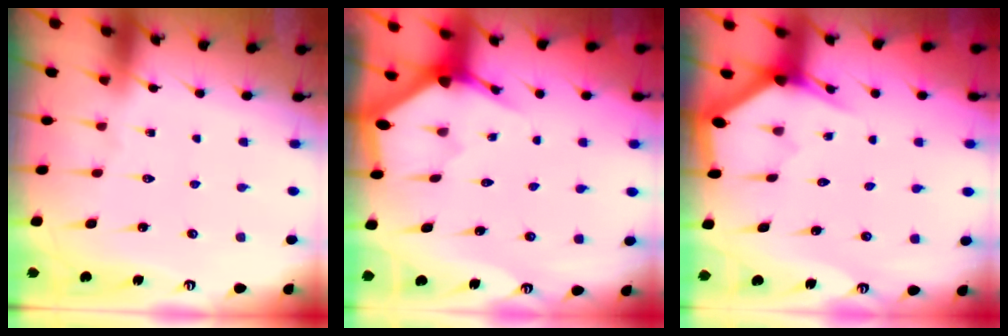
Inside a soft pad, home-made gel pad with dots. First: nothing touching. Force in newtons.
{"total": 2.9, "press": 2.9, "slide": 0.1}
{"total": 3.1, "press": 3.1, "slide": 0.2}